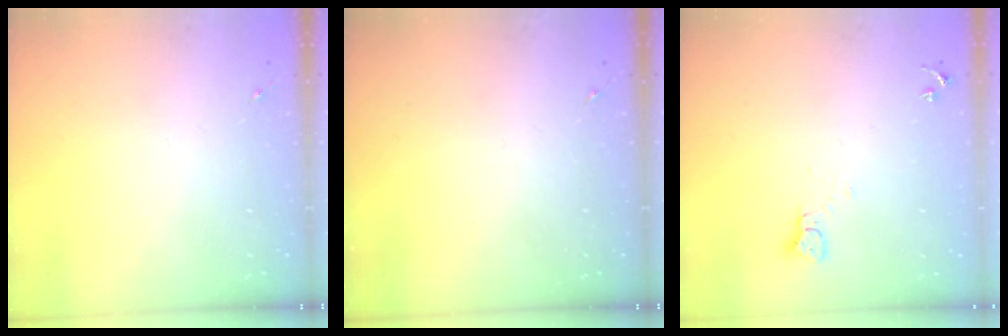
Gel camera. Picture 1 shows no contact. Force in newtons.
{"total": 0.0}
{"total": 3.3, "press": 3.3, "slide": 0.1}